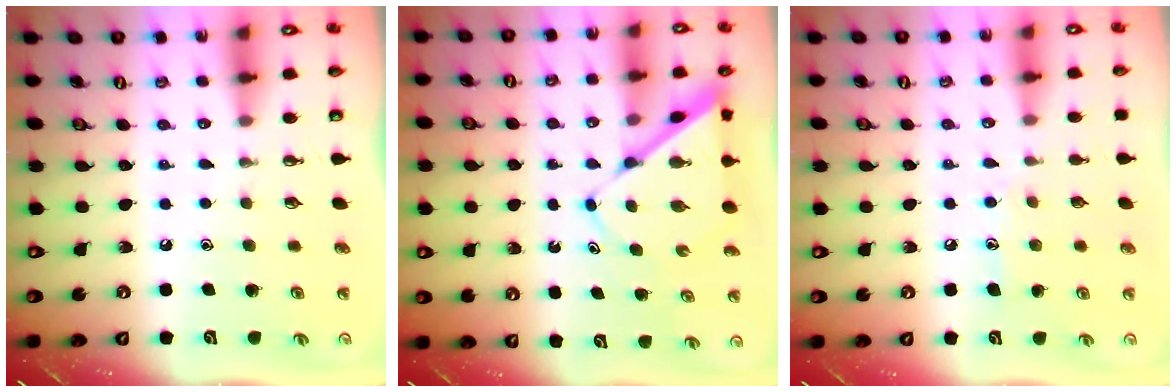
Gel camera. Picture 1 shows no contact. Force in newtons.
{"total": 7.5, "press": 7.4, "slide": 0.5}
{"total": 6.5, "press": 6.5, "slide": 0.6}